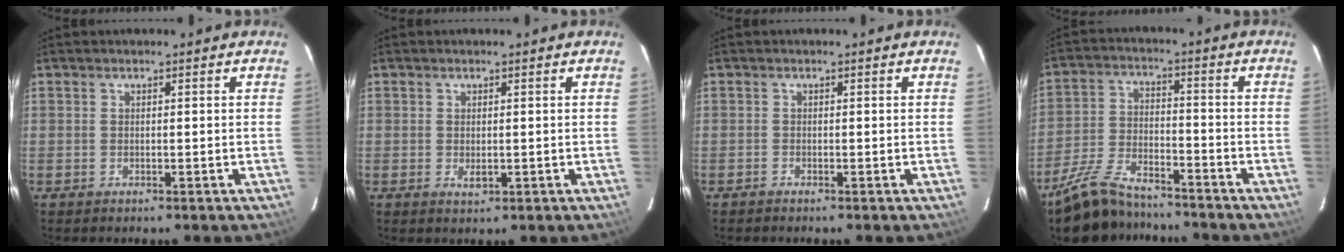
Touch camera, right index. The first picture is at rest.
{"total": 1.5, "force": [-0.2, 0.8, 1.2], "torque": [-0.023, -0.003, -0.001]}
{"total": 0.5, "force": [-0.5, 0.2, -0.1], "torque": [-0.001, 0.001, -0.012]}
{"total": 12.8, "force": [-10.9, 4.1, 5.5], "torque": [-0.130, -0.008, -0.195]}